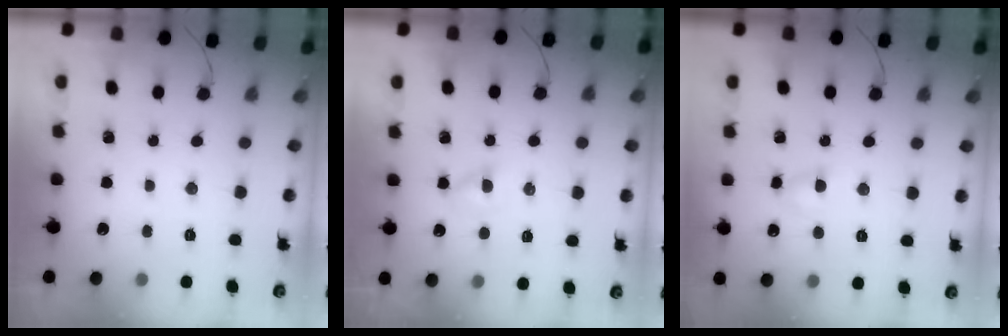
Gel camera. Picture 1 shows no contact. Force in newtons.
{"total": 2.0, "press": 1.8, "slide": 0.9}
{"total": 3.9, "press": 3.8, "slide": 1.1}